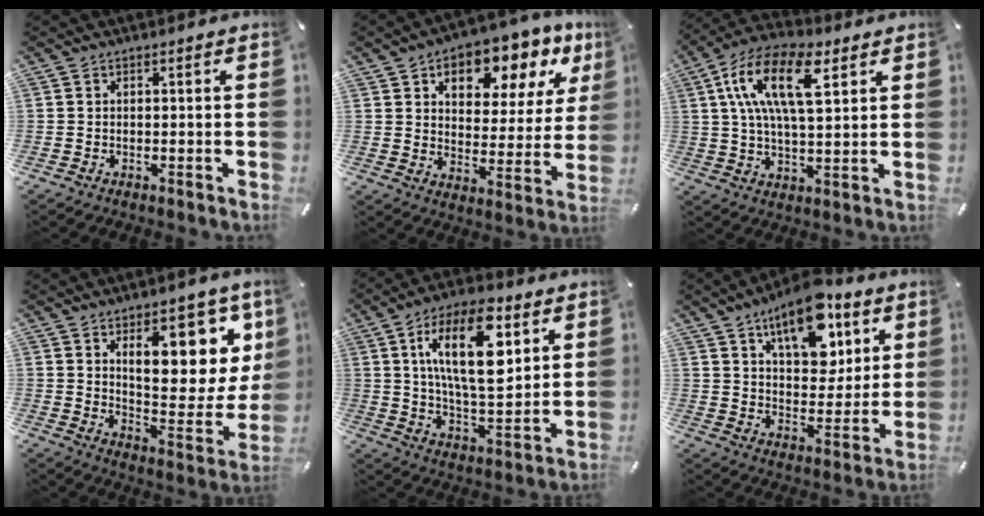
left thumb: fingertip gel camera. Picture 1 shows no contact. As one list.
[{"total": 11.9, "force": [7.3, 7.1, 6.2], "torque": [-0.075, -0.056, 0.120]}, {"total": 16.4, "force": [6.5, 7.4, 13.0], "torque": [-0.270, -0.001, 0.108]}, {"total": 17.9, "force": [9.5, 8.7, 12.4], "torque": [-0.150, -0.065, 0.154]}, {"total": 19.2, "force": [7.4, 8.5, 15.6], "torque": [-0.278, -0.015, 0.115]}, {"total": 16.3, "force": [9.6, 8.6, 10.0], "torque": [-0.147, -0.042, 0.166]}]